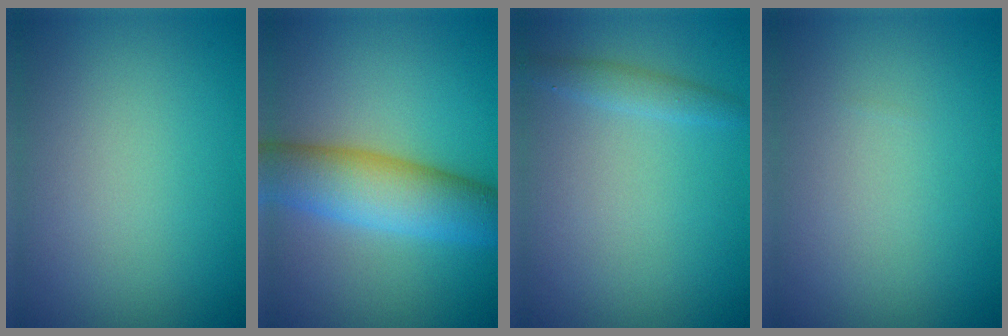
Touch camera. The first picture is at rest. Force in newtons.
{"total": 7.1, "press": 7.1, "slide": 0.2}
{"total": 1.4, "press": 1.4, "slide": 0.0}
{"total": 0.0}